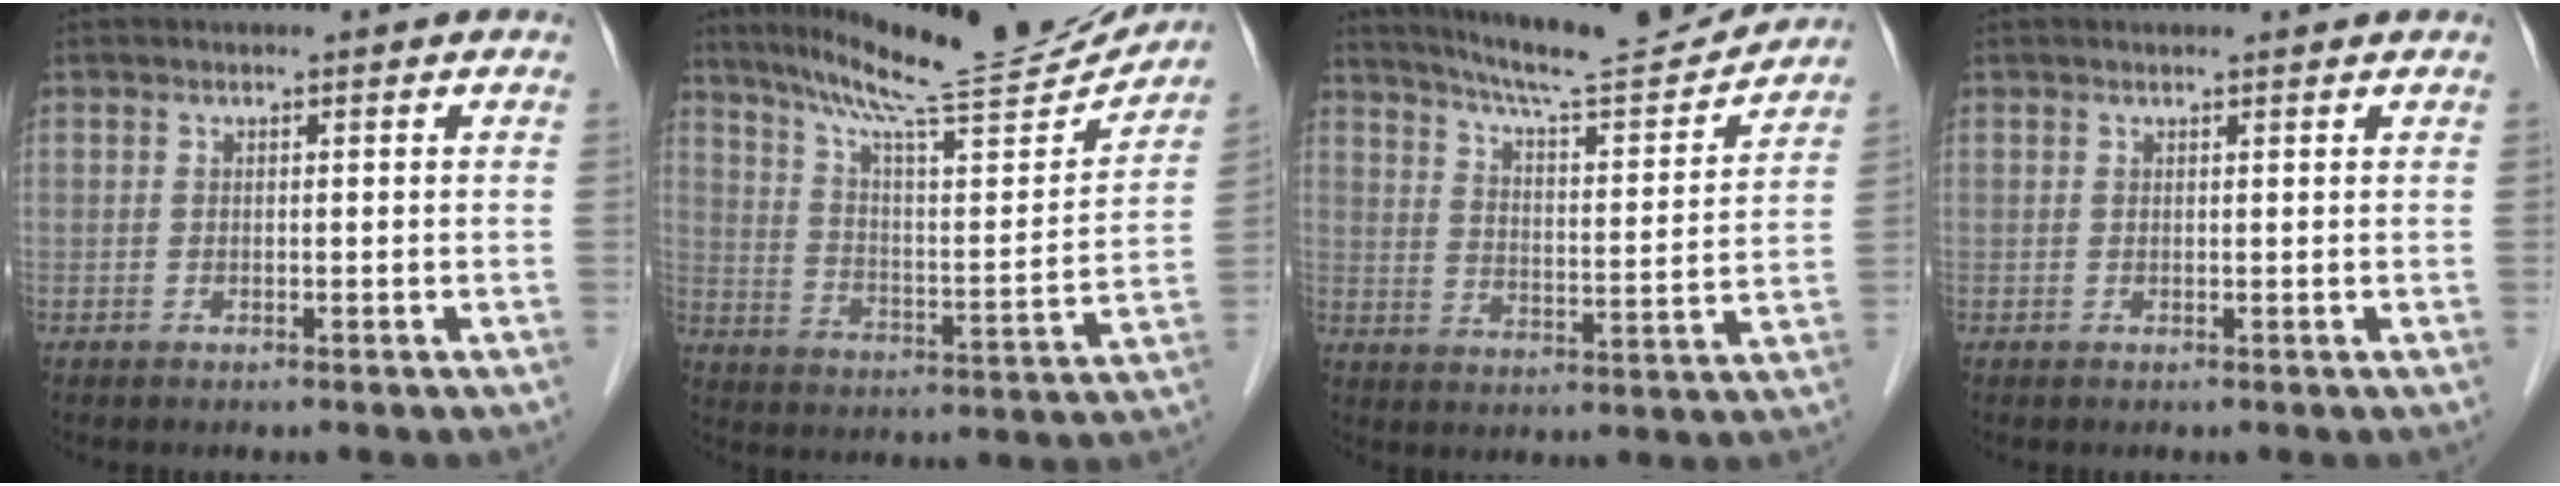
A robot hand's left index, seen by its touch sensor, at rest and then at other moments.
{"total": 20.7, "force": [18.7, 0.9, 8.7], "torque": [-0.147, -0.032, 0.278]}
{"total": 15.6, "force": [14.8, 0.4, 5.0], "torque": [-0.089, -0.015, 0.218]}
{"total": 2.3, "force": [2.3, 0.2, 0.5], "torque": [-0.010, 0.013, 0.026]}